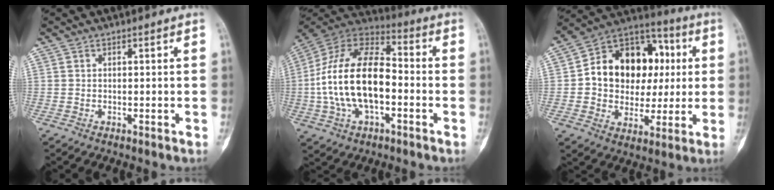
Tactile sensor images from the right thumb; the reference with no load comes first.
{"total": 20.9, "force": [-2.3, 11.3, 17.5], "torque": [-0.330, 0.038, -0.043]}
{"total": 20.2, "force": [2.4, 15.2, 13.1], "torque": [-0.150, 0.031, 0.039]}